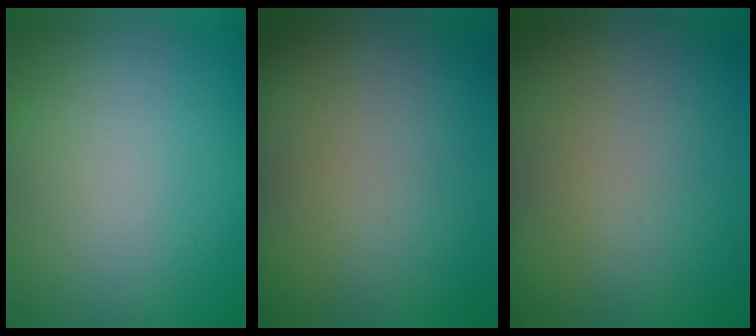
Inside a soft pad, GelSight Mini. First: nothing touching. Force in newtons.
{"total": 0.0}
{"total": 0.0}